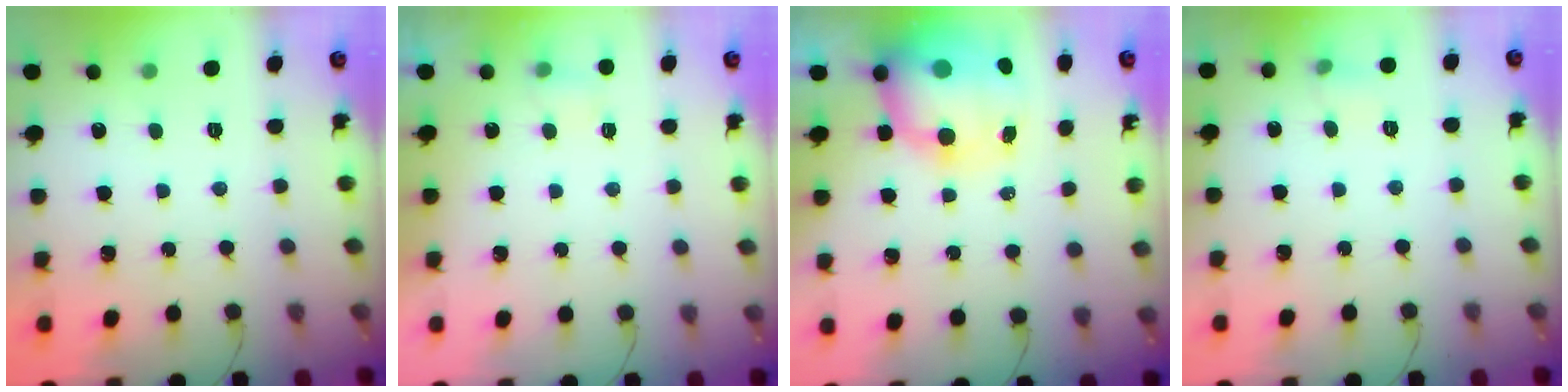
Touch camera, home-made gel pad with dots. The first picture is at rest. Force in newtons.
{"total": 2.6, "press": 2.5, "slide": 0.7}
{"total": 15.5, "press": 15.0, "slide": 3.7}
{"total": 5.0, "press": 4.8, "slide": 1.6}